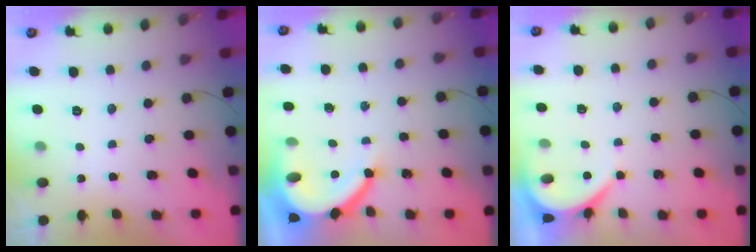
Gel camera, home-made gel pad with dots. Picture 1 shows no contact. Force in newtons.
{"total": 11.7, "press": 11.6, "slide": 1.5}
{"total": 3.9, "press": 3.9, "slide": 0.6}